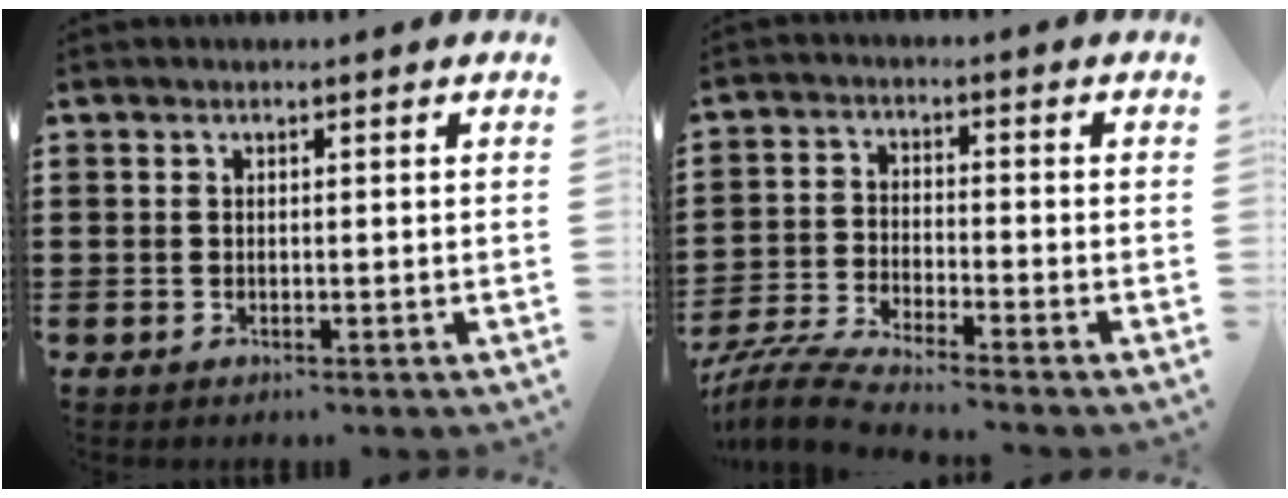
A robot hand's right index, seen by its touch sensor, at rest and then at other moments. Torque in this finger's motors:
{"motor_torque": [0.47, -0.22, -0.33, -0.05]}